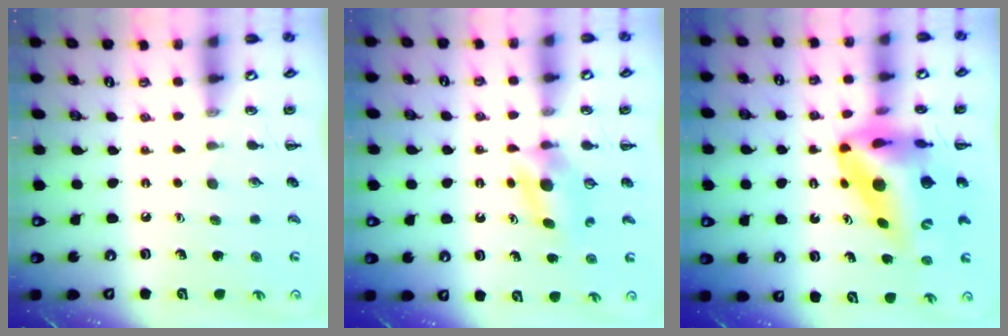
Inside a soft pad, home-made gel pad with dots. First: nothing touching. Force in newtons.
{"total": 4.4, "press": 4.2, "slide": 1.2}
{"total": 13.9, "press": 13.2, "slide": 4.2}